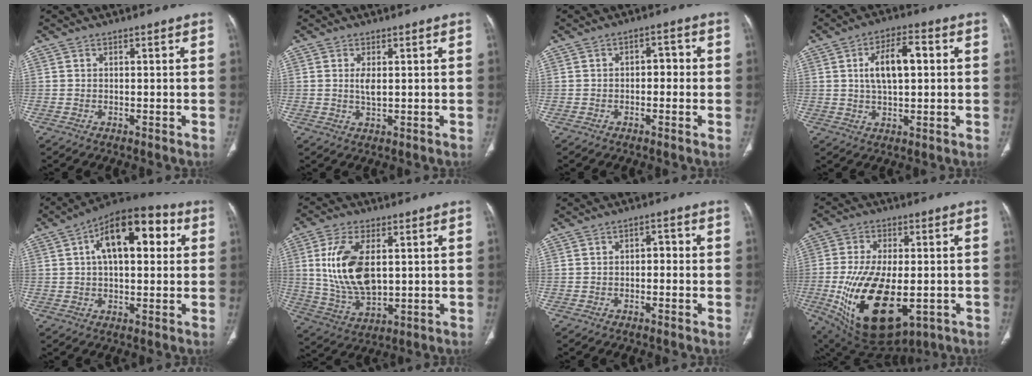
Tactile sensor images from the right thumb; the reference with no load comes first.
{"total": 2.6, "force": [0.4, 1.0, 2.4], "torque": [-0.047, -0.005, 0.011]}
{"total": 3.3, "force": [-0.4, 2.1, 2.5], "torque": [-0.012, 0.015, -0.014]}
{"total": 9.5, "force": [1.6, 4.4, 8.3], "torque": [-0.136, 0.014, 0.024]}
{"total": 16.0, "force": [4.3, 8.0, 13.2], "torque": [-0.173, 0.025, 0.058]}
{"total": 14.5, "force": [2.3, 7.8, 12.0], "torque": [-0.235, -0.012, 0.056]}
{"total": 2.4, "force": [-0.4, 1.5, 1.7], "torque": [-0.009, 0.013, -0.013]}
{"total": 21.7, "force": [-5.0, 11.3, 17.9], "torque": [-0.330, -0.013, -0.055]}